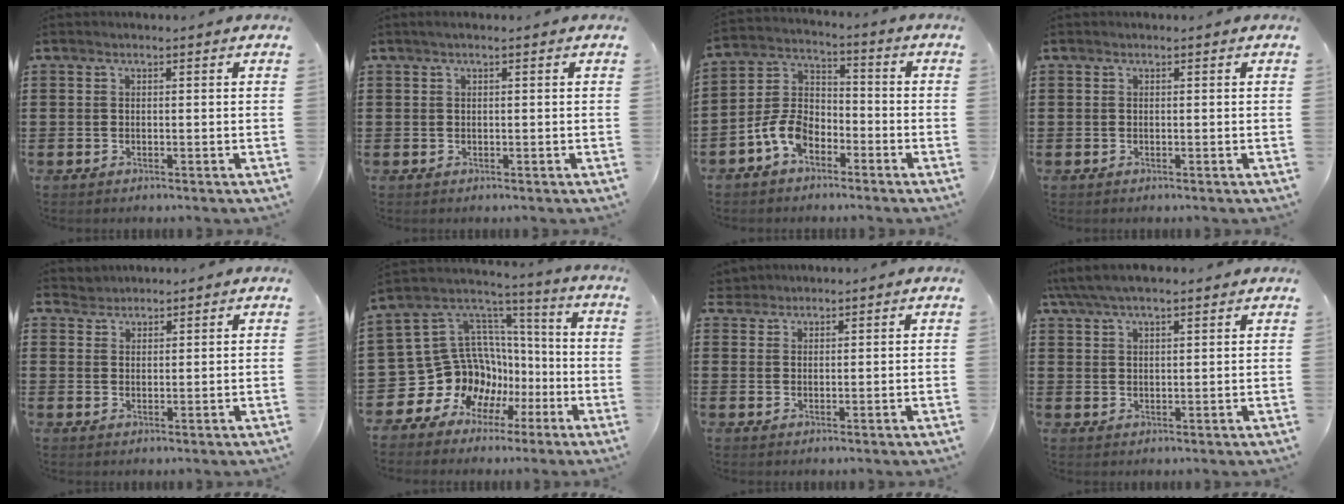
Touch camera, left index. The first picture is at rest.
{"total": 0.6, "force": [0.0, 0.0, 0.6], "torque": [-0.009, -0.002, 0.001]}
{"total": 7.7, "force": [-4.4, 4.6, 4.3], "torque": [-0.117, 0.008, -0.091]}
{"total": 0.0}
{"total": 1.8, "force": [1.7, 0.5, -0.3], "torque": [0.000, 0.002, 0.036]}
{"total": 14.5, "force": [-3.9, 13.2, 4.6], "torque": [-0.148, -0.026, -0.037]}
{"total": 1.6, "force": [1.5, 0.6, -0.1], "torque": [-0.004, 0.003, 0.032]}
{"total": 5.0, "force": [4.0, 1.2, 2.7], "torque": [-0.062, 0.000, 0.074]}